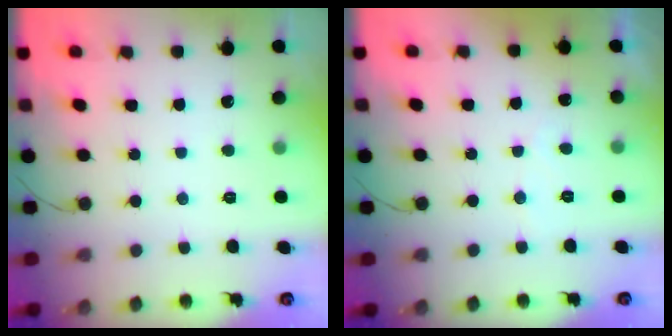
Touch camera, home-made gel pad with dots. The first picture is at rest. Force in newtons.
{"total": 2.3, "press": 2.3, "slide": 0.1}